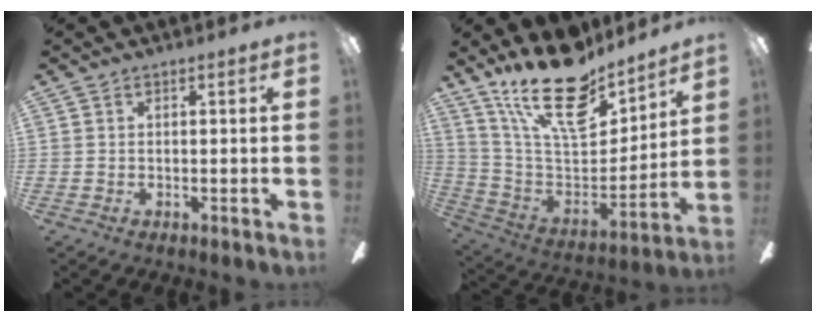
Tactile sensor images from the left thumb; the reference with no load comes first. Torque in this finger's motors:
{"motor_torque": [0.77, -0.30, 1.50, -1.26, 0.35]}